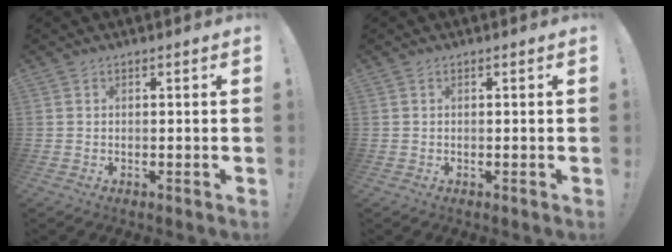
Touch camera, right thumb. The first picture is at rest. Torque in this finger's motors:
{"motor_torque": [-0.01, -0.20, -0.07, 0.18, -0.04]}